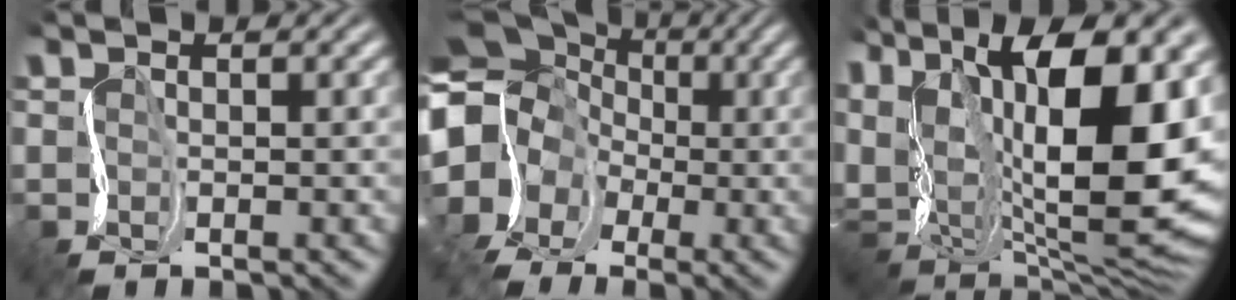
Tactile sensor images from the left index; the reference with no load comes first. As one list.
[{"total": 13.1, "force": [-1.0, 11.6, 5.9], "torque": [-0.129, 0.002, -0.052]}, {"total": 18.9, "force": [5.2, 9.4, 15.5], "torque": [-0.247, 0.026, 0.105]}]